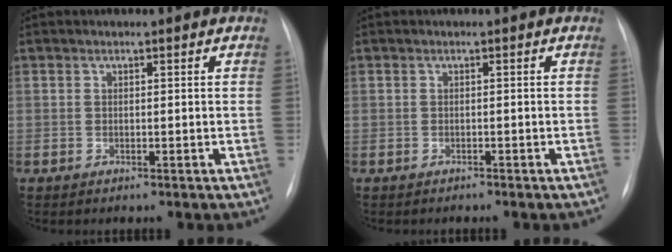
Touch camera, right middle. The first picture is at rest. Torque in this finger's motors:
{"motor_torque": [0.54, -1.05, -0.03, 0.00]}